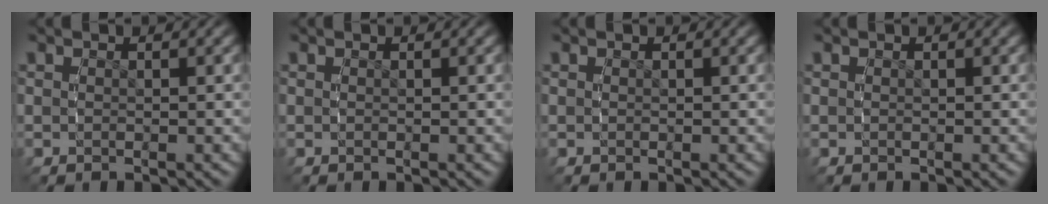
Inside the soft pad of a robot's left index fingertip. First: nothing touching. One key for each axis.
{"total": 0.0}
{"total": 0.0}
{"total": 0.0}